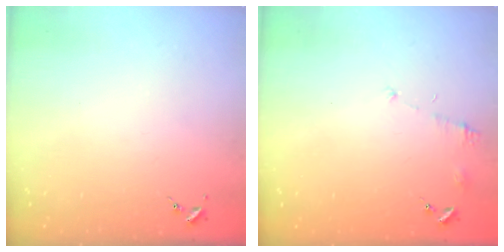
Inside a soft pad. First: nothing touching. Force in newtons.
{"total": 5.2, "press": 5.2, "slide": 0.5}